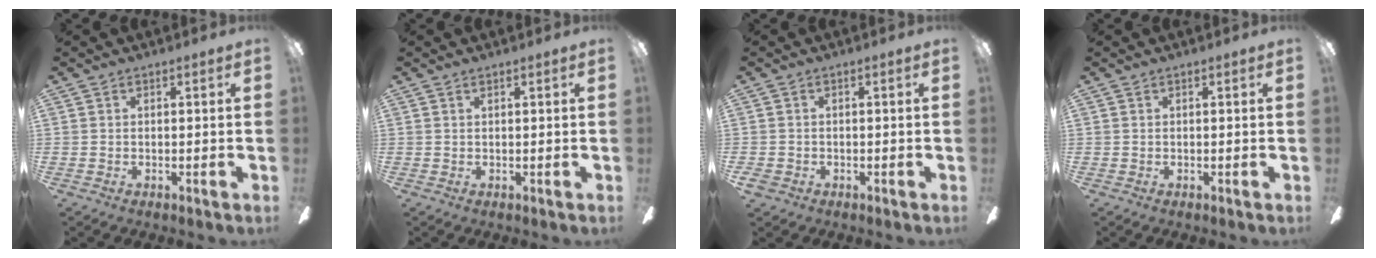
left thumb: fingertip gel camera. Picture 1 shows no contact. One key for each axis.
{"total": 0.5, "fx": 0.2, "fy": 0.2, "fz": 0.4, "tx": -0.009, "ty": 0.002, "tz": 0.004}
{"total": 1.7, "fx": -0.9, "fy": 1.3, "fz": 0.6, "tx": -0.017, "ty": 0.002, "tz": -0.020}
{"total": 0.0}